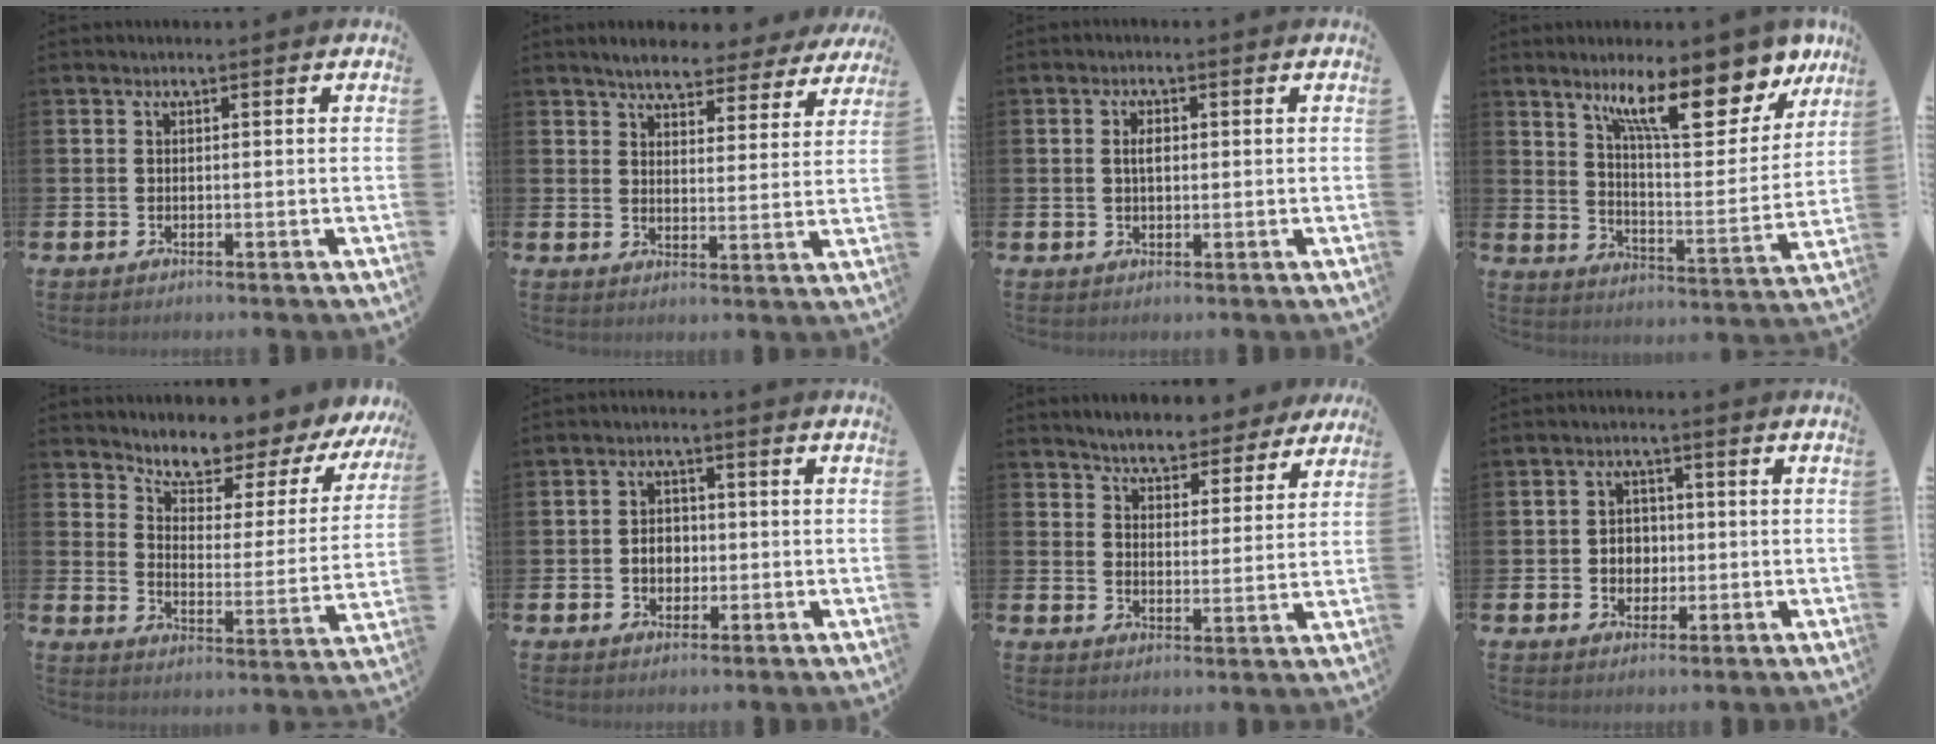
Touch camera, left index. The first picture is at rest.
{"total": 4.8, "force": [4.7, 1.0, 0.4], "torque": [-0.024, -0.028, 0.078]}
{"total": 2.0, "force": [0.5, 1.1, 1.6], "torque": [-0.012, 0.000, 0.003]}
{"total": 14.3, "force": [10.4, 4.0, 9.0], "torque": [-0.152, -0.054, 0.173]}
{"total": 6.3, "force": [6.1, 1.3, 1.3], "torque": [-0.059, -0.053, 0.099]}
{"total": 3.2, "force": [-0.3, 2.7, 1.8], "torque": [-0.023, 0.002, -0.013]}
{"total": 5.3, "force": [5.2, 0.9, 0.5], "torque": [-0.027, -0.035, 0.088]}
{"total": 3.4, "force": [0.0, 3.1, 1.4], "torque": [-0.022, 0.004, -0.008]}